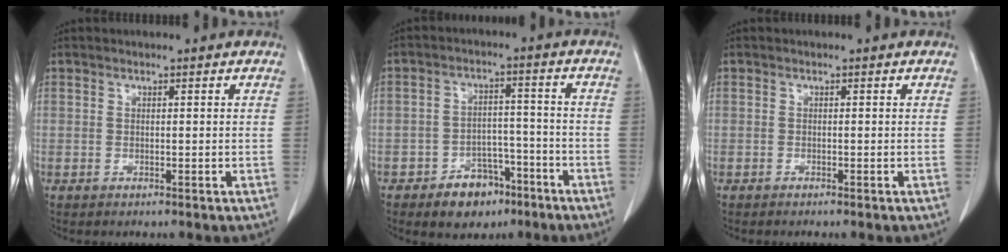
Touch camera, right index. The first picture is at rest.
{"total": 7.3, "force": [-4.6, 4.5, 3.3], "torque": [-0.048, 0.018, -0.066]}
{"total": 0.0}